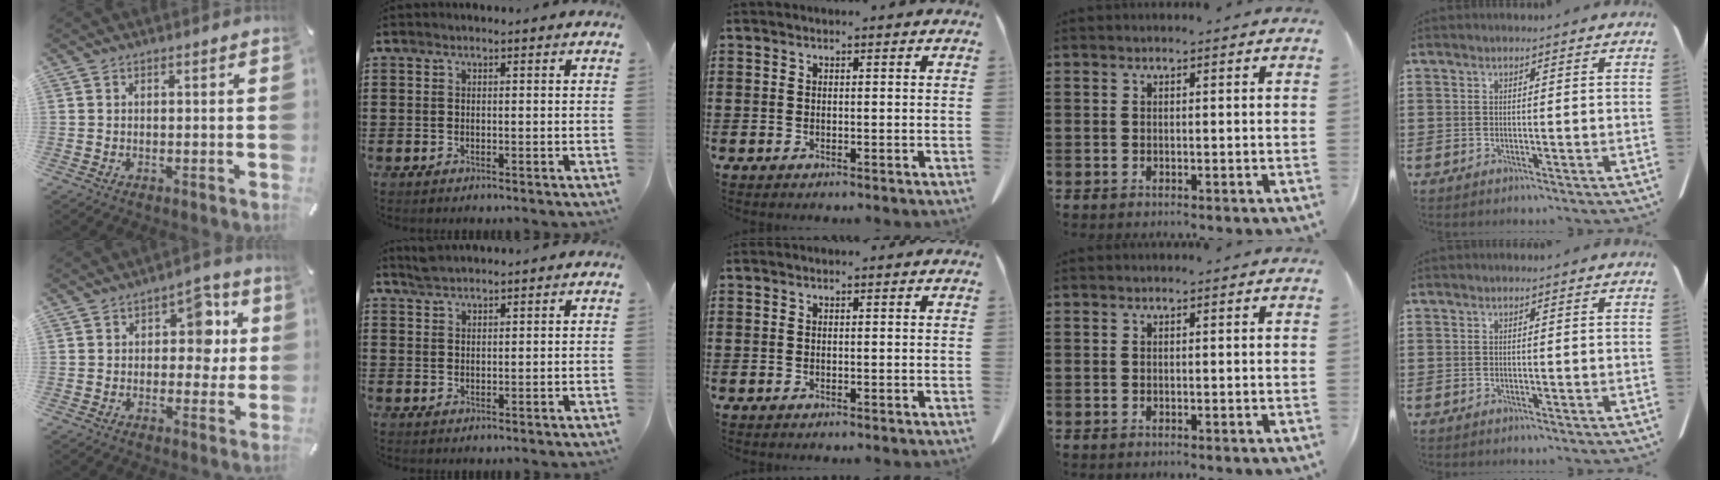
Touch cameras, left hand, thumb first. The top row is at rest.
{"thumb": {"total": 9.1, "force": [1.9, 6.3, 6.3], "torque": [-0.067, -0.003, 0.023]}, "index": {"total": 2.1, "force": [2.0, 0.3, 0.4], "torque": [-0.012, 0.003, 0.040]}}